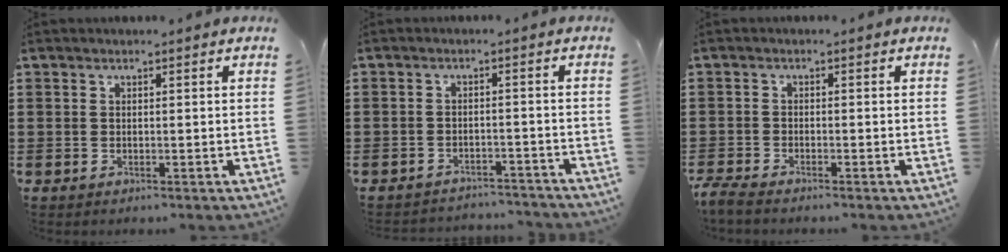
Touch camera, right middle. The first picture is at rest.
{"total": 2.9, "force": [-2.8, 0.3, -0.4], "torque": [-0.001, 0.003, -0.064]}
{"total": 2.0, "force": [-1.9, 0.2, 0.7], "torque": [-0.027, -0.002, -0.042]}